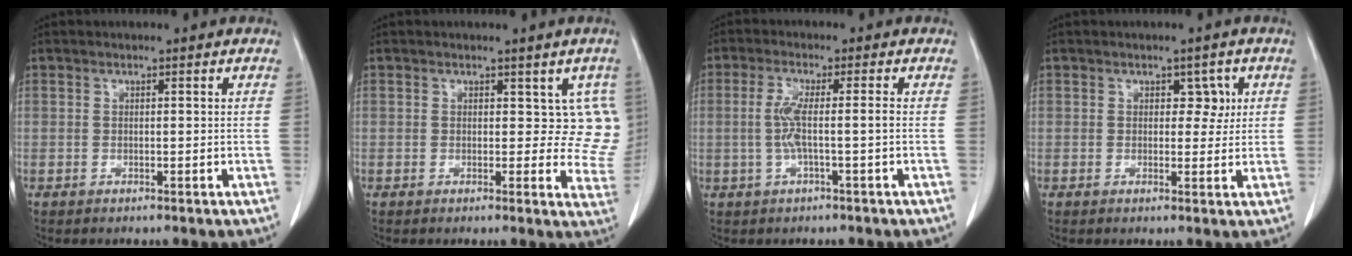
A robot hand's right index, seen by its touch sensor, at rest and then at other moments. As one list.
[{"total": 5.6, "force": [2.0, 3.8, 3.5], "torque": [0.001, -0.004, 0.015]}, {"total": 4.5, "force": [-0.6, 0.0, 4.4], "torque": [-0.096, 0.006, -0.012]}, {"total": 2.7, "force": [0.9, 1.8, 1.8], "torque": [-0.015, 0.006, 0.010]}]